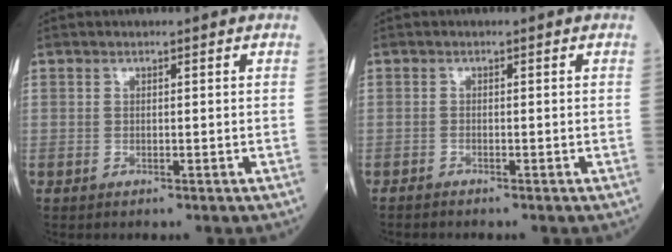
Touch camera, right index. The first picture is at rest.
{"total": 1.0, "force": [-1.0, 0.1, 0.2], "torque": [-0.006, -0.001, -0.015]}